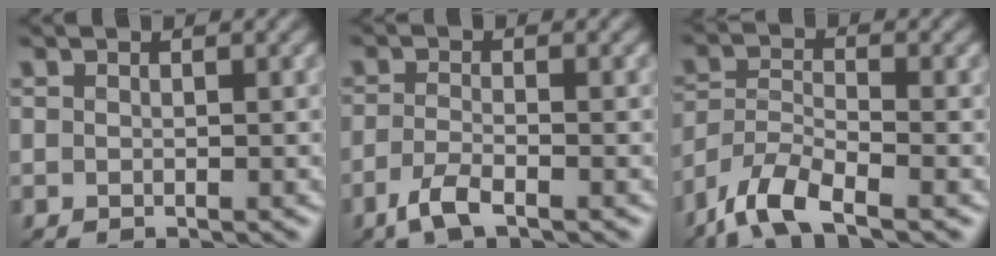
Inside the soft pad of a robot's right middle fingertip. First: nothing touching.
{"total": 2.4, "force": [-1.5, 0.7, 1.7], "torque": [-0.041, 0.000, -0.040]}
{"total": 5.7, "force": [-4.3, 1.8, 3.3], "torque": [-0.066, -0.002, -0.091]}